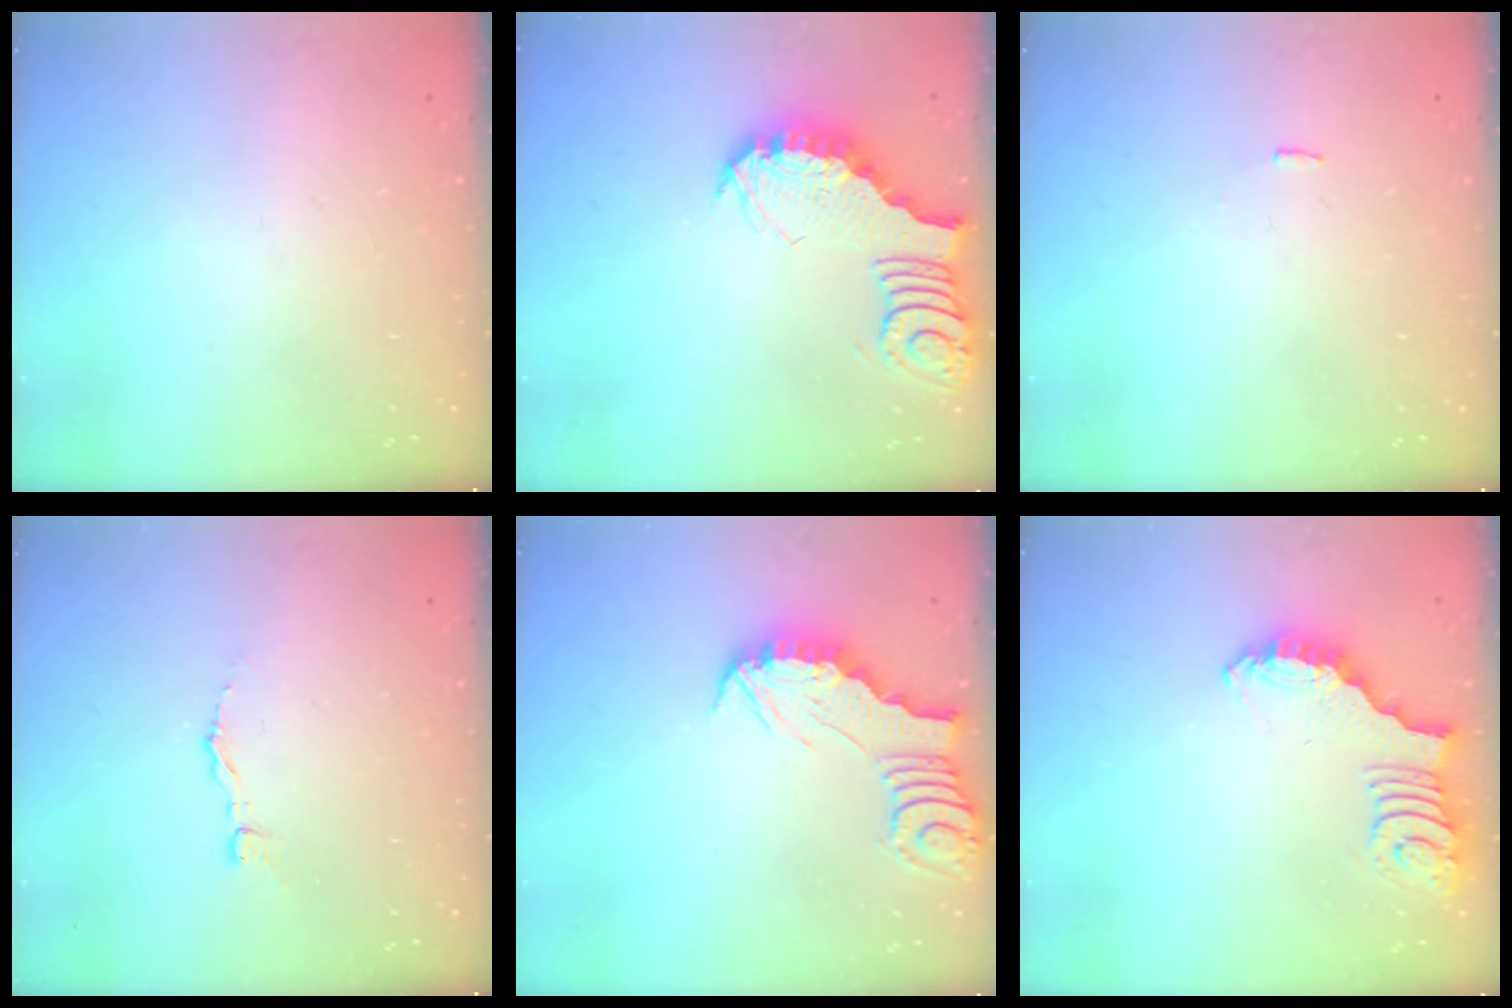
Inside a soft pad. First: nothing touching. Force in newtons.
{"total": 3.8, "press": 3.8, "slide": 0.4}
{"total": 4.0, "press": 4.0, "slide": 0.4}
{"total": 3.3, "press": 3.3, "slide": 0.2}
{"total": 2.9, "press": 2.9, "slide": 0.3}
{"total": 2.6, "press": 2.5, "slide": 0.5}